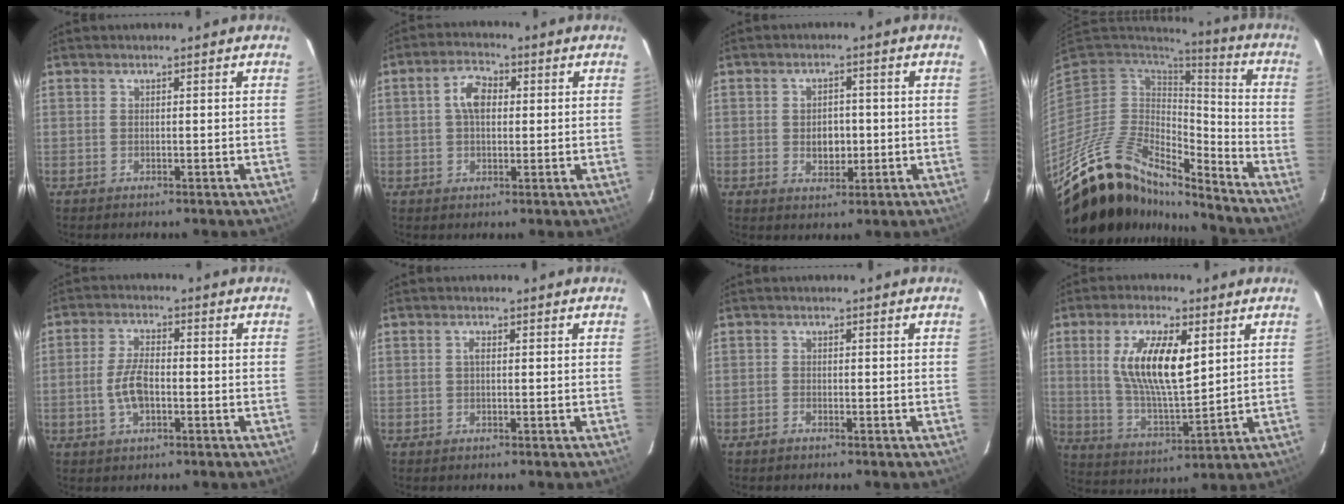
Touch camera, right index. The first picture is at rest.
{"total": 5.4, "force": [0.8, 3.4, 4.1], "torque": [-0.077, 0.018, 0.014]}
{"total": 4.5, "force": [-0.5, 3.3, 3.1], "torque": [-0.053, 0.001, -0.003]}
{"total": 21.7, "force": [-16.9, 8.9, 10.4], "torque": [-0.206, -0.016, -0.296]}
{"total": 5.9, "force": [-1.6, 2.6, 5.0], "torque": [-0.106, 0.005, -0.029]}
{"total": 1.0, "force": [0.0, 0.5, 0.9], "torque": [-0.018, 0.005, -0.002]}
{"total": 0.9, "force": [-0.8, 0.4, 0.1], "torque": [-0.007, 0.003, -0.020]}
{"total": 13.6, "force": [4.1, 4.8, 12.1], "torque": [-0.230, 0.003, 0.083]}